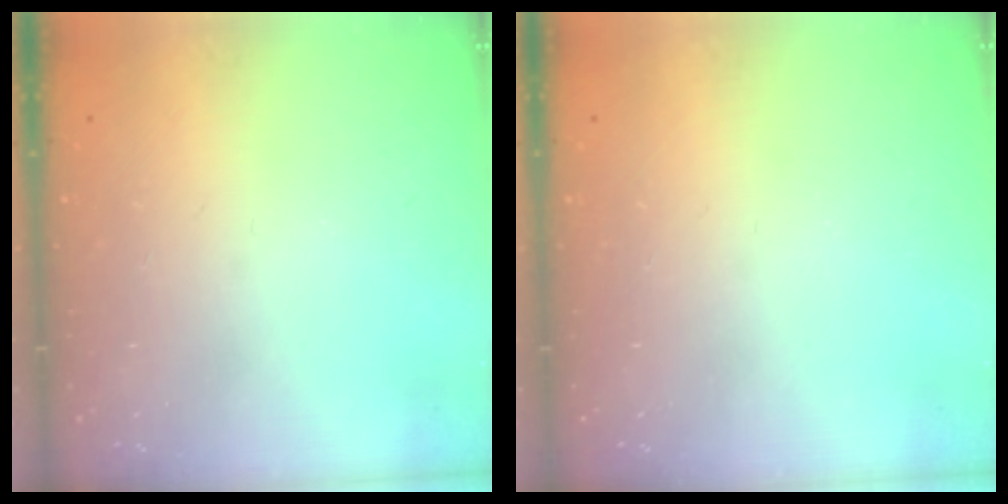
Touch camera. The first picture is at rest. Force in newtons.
{"total": 0.0}